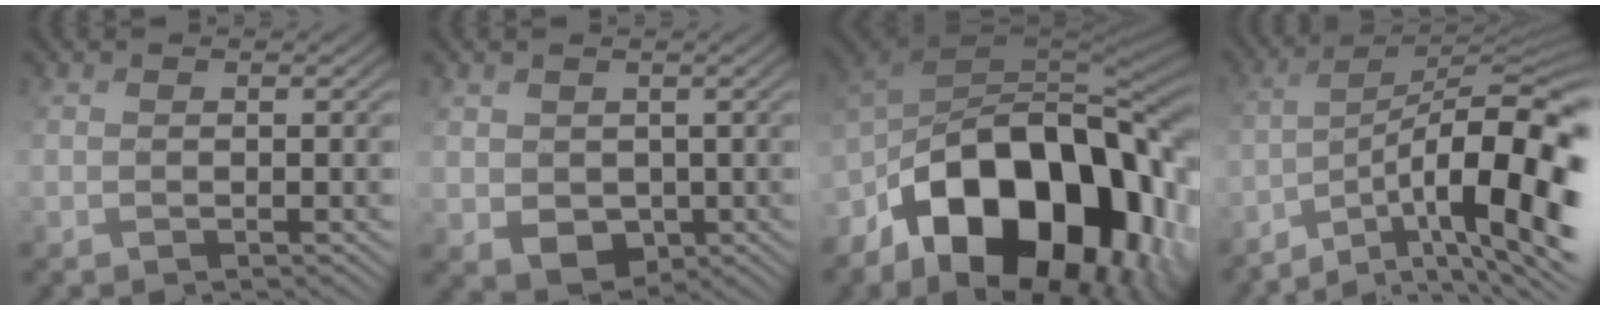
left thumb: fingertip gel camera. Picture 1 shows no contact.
{"total": 3.7, "force": [0.5, 3.3, 1.7], "torque": [-0.052, -0.015, 0.012]}
{"total": 20.9, "force": [-8.3, 11.1, 15.7], "torque": [-0.270, -0.014, -0.126]}
{"total": 16.3, "force": [-7.6, 5.0, 13.5], "torque": [-0.215, -0.007, -0.126]}